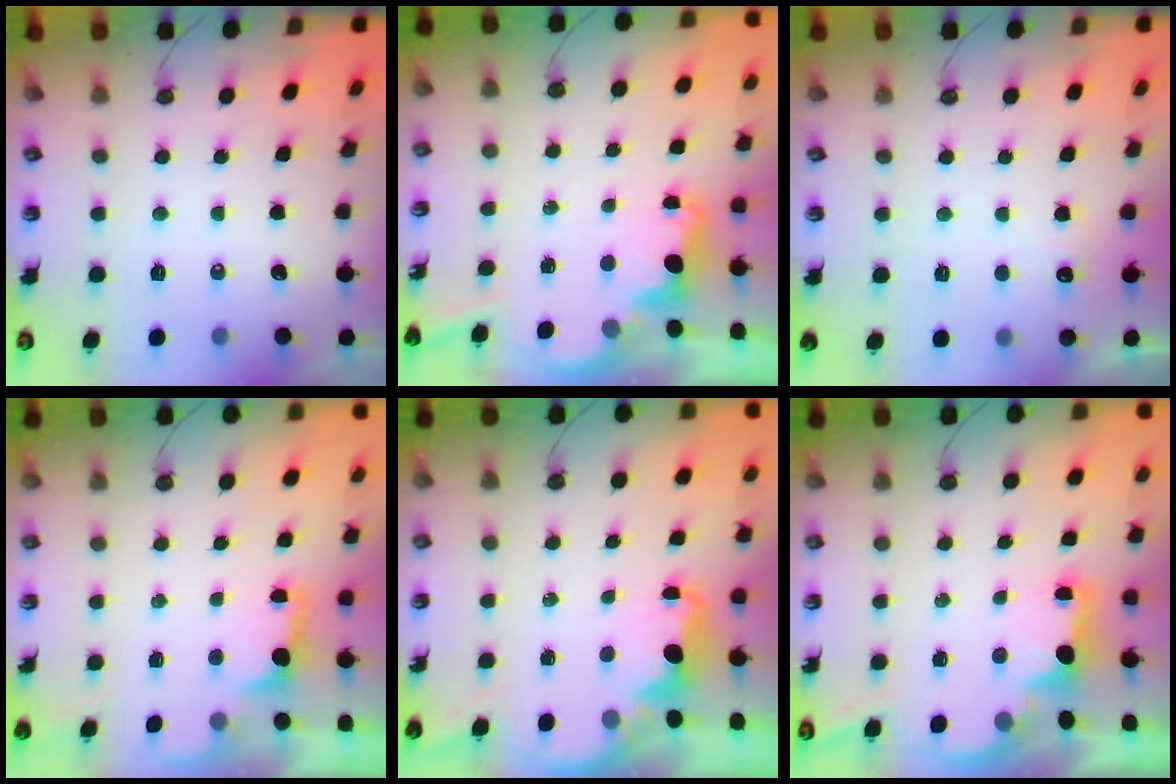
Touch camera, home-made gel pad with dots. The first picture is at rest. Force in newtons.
{"total": 3.6, "press": 3.5, "slide": 0.8}
{"total": 3.0, "press": 2.8, "slide": 1.0}
{"total": 1.7, "press": 1.5, "slide": 0.9}
{"total": 2.3, "press": 2.2, "slide": 0.8}
{"total": 2.2, "press": 2.1, "slide": 0.8}